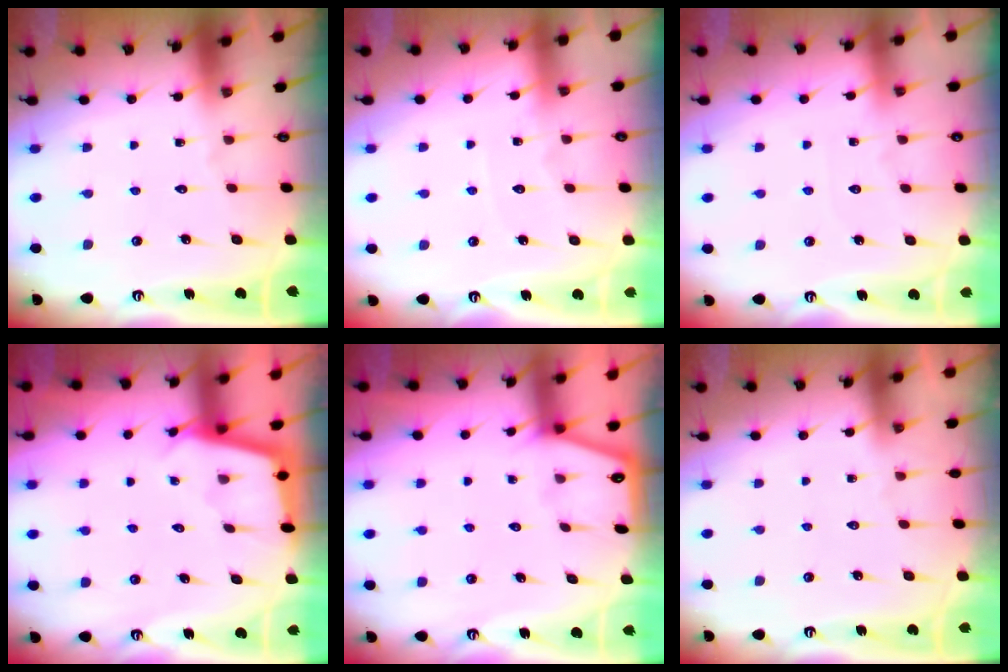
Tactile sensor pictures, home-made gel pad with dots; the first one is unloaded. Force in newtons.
{"total": 5.9, "press": 5.9, "slide": 0.5}
{"total": 2.4, "press": 2.4, "slide": 0.4}
{"total": 2.5, "press": 2.5, "slide": 0.2}
{"total": 1.2, "press": 1.1, "slide": 0.1}
{"total": 0.0}